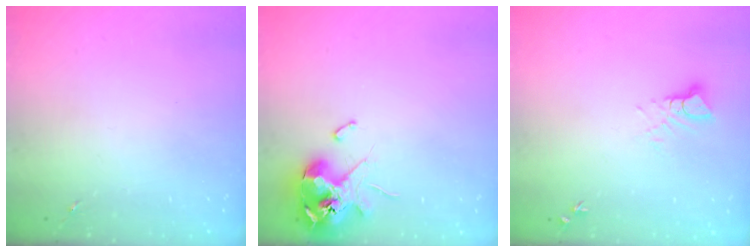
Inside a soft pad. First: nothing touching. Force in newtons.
{"total": 12.4, "press": 12.3, "slide": 1.8}
{"total": 4.1, "press": 4.1, "slide": 0.2}